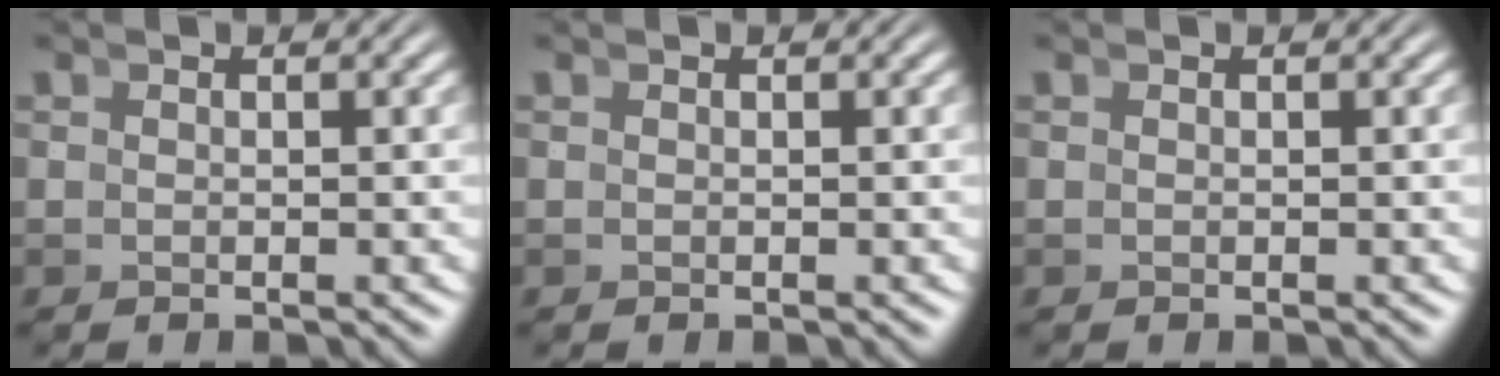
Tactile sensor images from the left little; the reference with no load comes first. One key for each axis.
{"total": 0.0}
{"total": 0.0}